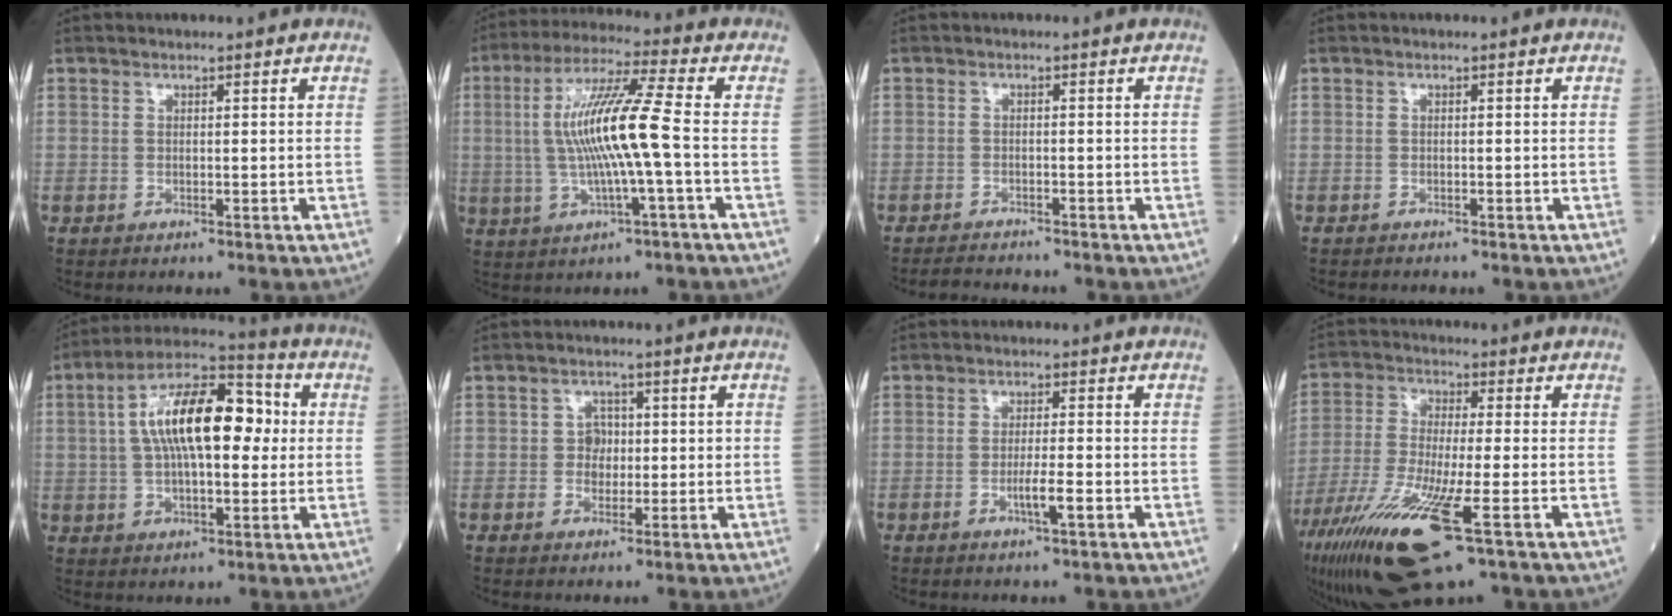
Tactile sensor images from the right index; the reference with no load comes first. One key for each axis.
{"total": 12.2, "fx": -0.4, "fy": -0.2, "fz": 12.2, "tx": -0.240, "ty": 0.011, "tz": -0.009}
{"total": 3.3, "fx": -3.3, "fy": 0.2, "fz": 0.6, "tx": -0.011, "ty": -0.012, "tz": -0.054}
{"total": 0.7, "fx": -0.7, "fy": 0.0, "fz": 0.1, "tx": -0.003, "ty": -0.001, "tz": -0.012}
{"total": 15.6, "fx": 2.3, "fy": 5.7, "fz": 14.3, "tx": -0.260, "ty": 0.038, "tz": 0.033}
{"total": 2.9, "fx": 0.1, "fy": 2.4, "fz": 1.6, "tx": -0.015, "ty": 0.005, "tz": -0.001}
{"total": 3.4, "fx": -1.3, "fy": 0.0, "fz": 3.1, "tx": -0.055, "ty": -0.003, "tz": -0.023}
{"total": 16.0, "fx": -7.8, "fy": 1.7, "fz": 13.9, "tx": -0.293, "ty": -0.044, "tz": -0.140}